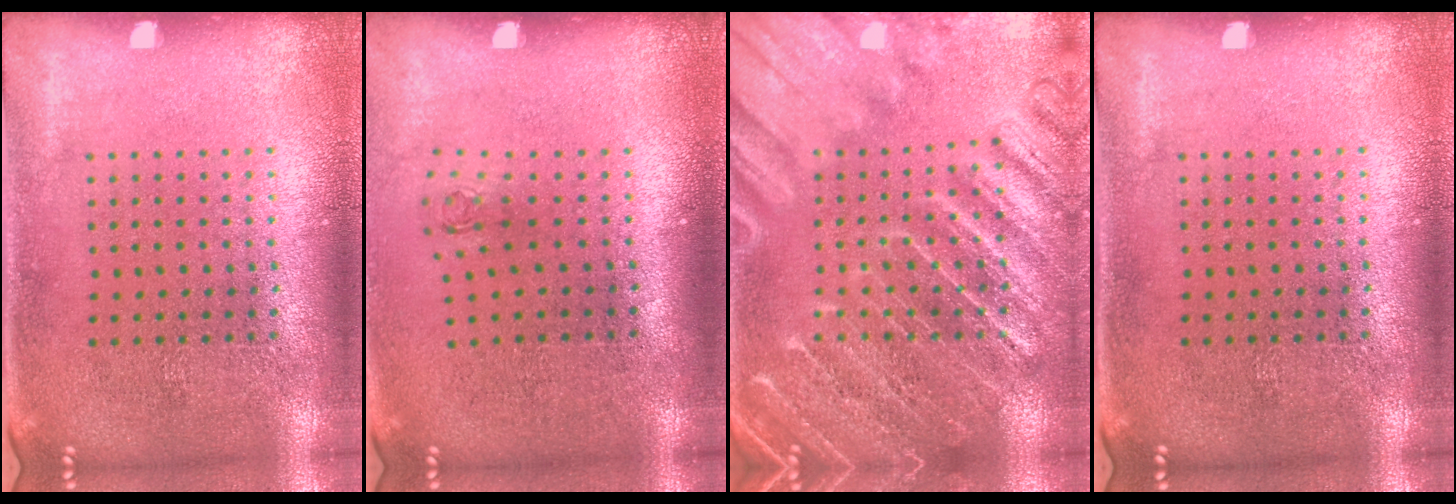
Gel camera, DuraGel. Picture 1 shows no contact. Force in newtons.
{"total": 0.7, "press": 0.3, "slide": 0.6}
{"total": 3.5, "press": 3.5, "slide": 0.4}
{"total": 0.0}